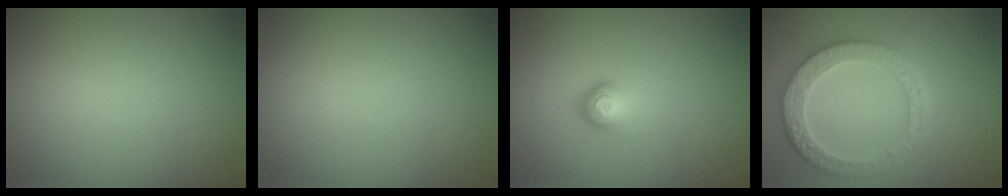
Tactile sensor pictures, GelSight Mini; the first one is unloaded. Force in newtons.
{"total": 0.0}
{"total": 1.8, "press": 1.1, "slide": 1.4}
{"total": 3.9, "press": 3.9, "slide": 0.2}